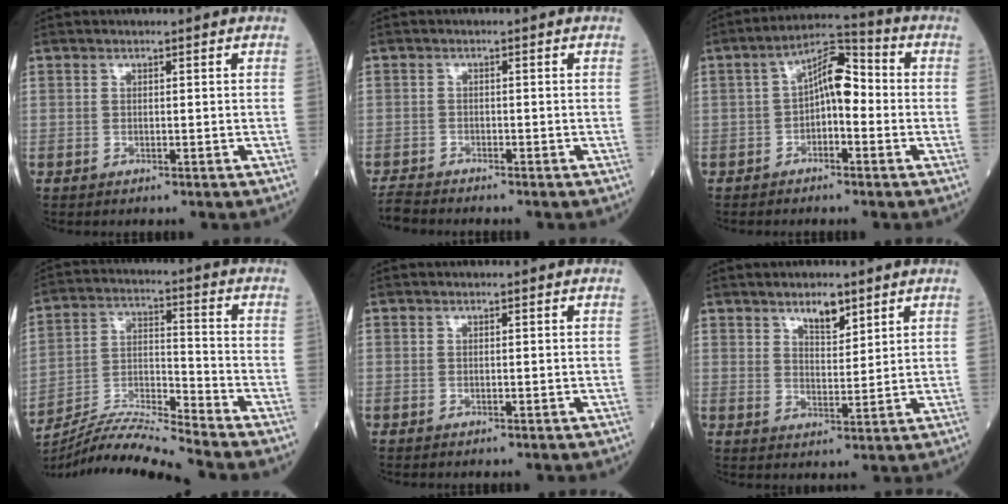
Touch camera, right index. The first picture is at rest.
{"total": 2.5, "force": [-2.5, 0.0, -0.1], "torque": [-0.002, -0.015, -0.050]}
{"total": 7.3, "force": [-0.5, 2.9, 6.6], "torque": [-0.109, 0.036, -0.014]}
{"total": 10.9, "force": [-10.3, -2.1, 2.7], "torque": [-0.055, 0.006, -0.192]}
{"total": 0.0}
{"total": 4.5, "force": [3.2, 1.6, 2.7], "torque": [-0.044, -0.003, 0.055]}